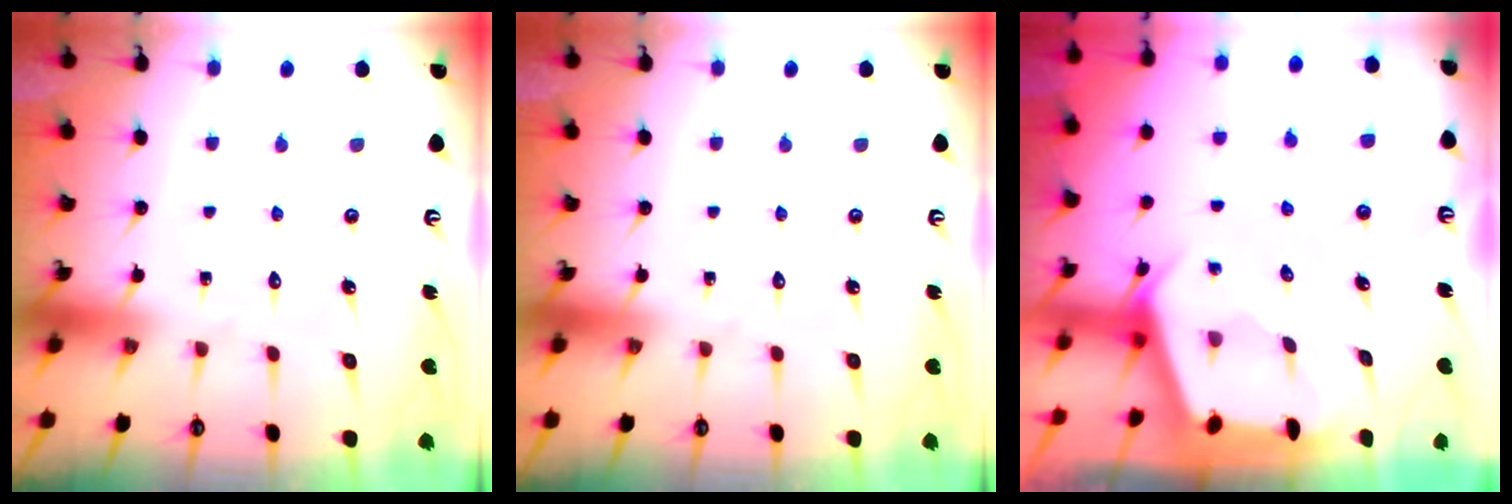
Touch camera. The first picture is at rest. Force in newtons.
{"total": 0.0}
{"total": 3.1, "press": 3.1, "slide": 0.2}